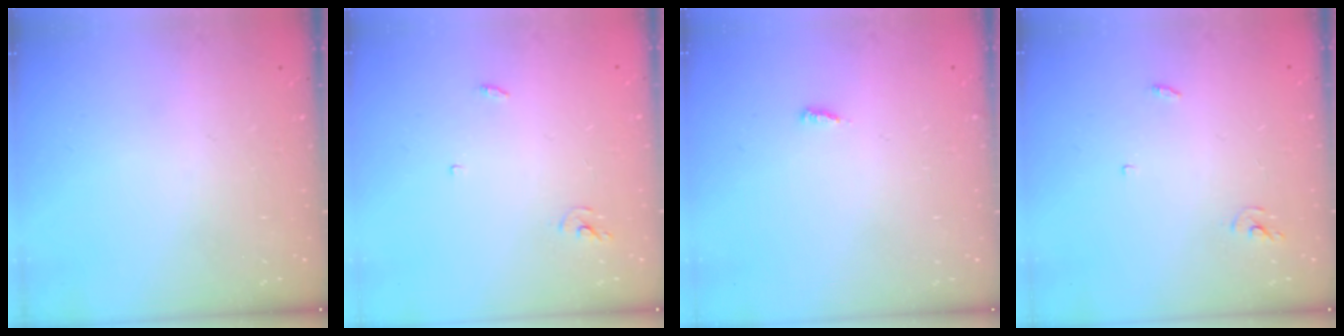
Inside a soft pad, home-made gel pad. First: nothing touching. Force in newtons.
{"total": 3.0, "press": 3.0, "slide": 0.2}
{"total": 2.6, "press": 2.6, "slide": 0.3}
{"total": 3.0, "press": 3.0, "slide": 0.2}